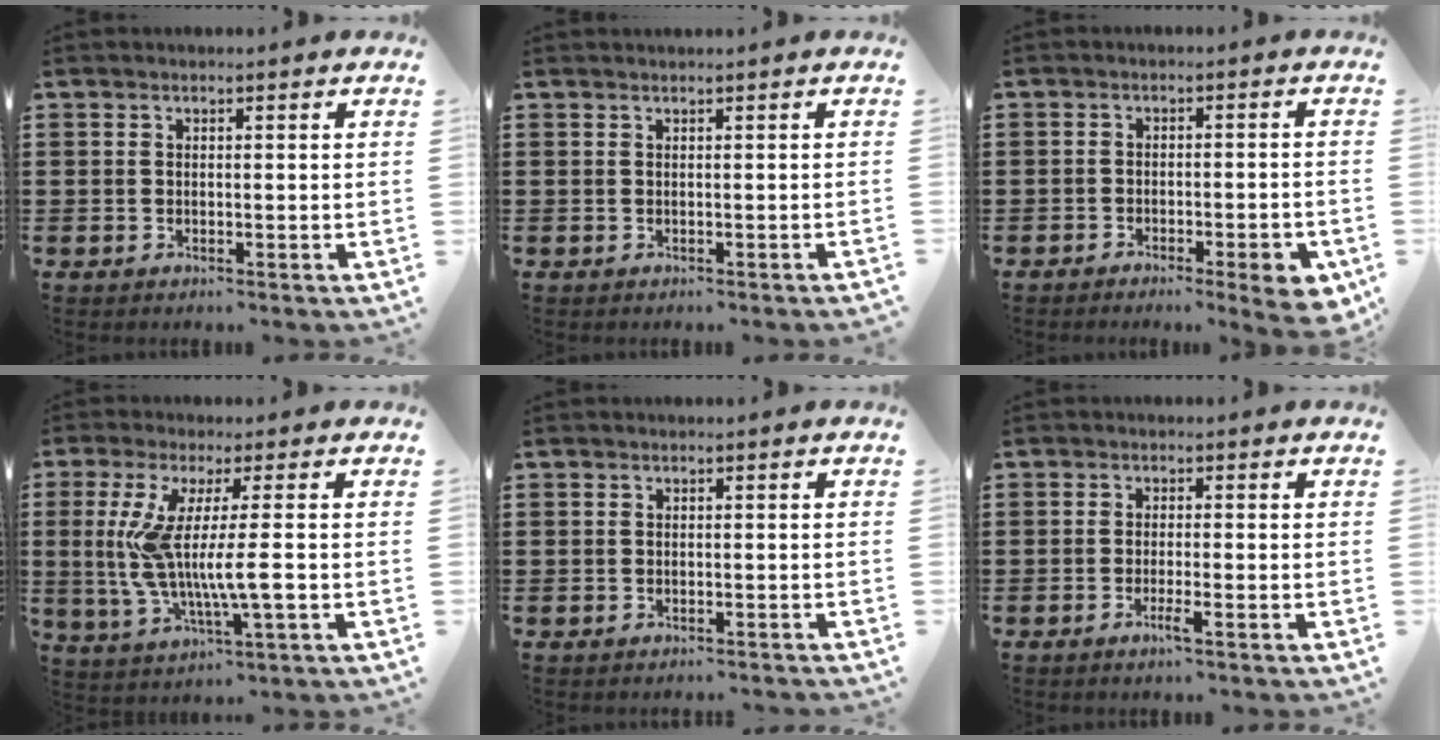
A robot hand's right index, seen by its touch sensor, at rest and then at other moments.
{"total": 0.0}
{"total": 3.9, "force": [-2.8, 1.0, 2.6], "torque": [-0.036, 0.001, -0.047]}
{"total": 9.8, "force": [-0.4, 0.9, 9.8], "torque": [-0.215, -0.023, -0.017]}
{"total": 0.8, "force": [-0.6, 0.4, -0.2], "torque": [0.002, 0.001, -0.015]}
{"total": 2.5, "force": [-1.3, 0.0, 2.1], "torque": [-0.041, -0.005, -0.027]}